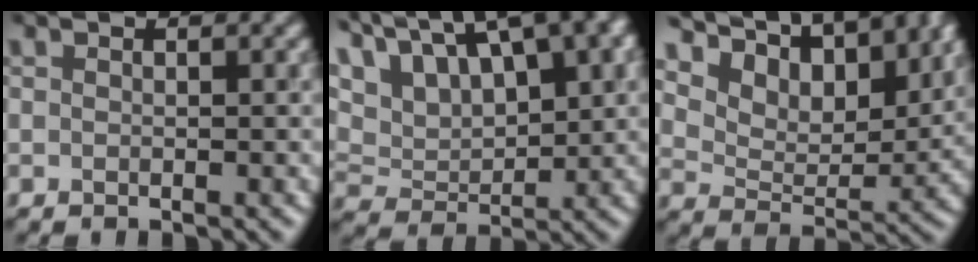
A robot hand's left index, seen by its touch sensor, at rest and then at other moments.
{"total": 12.5, "force": [8.4, 4.8, 7.9], "torque": [-0.198, 0.018, 0.166]}
{"total": 9.7, "force": [8.6, 3.0, 3.3], "torque": [-0.119, -0.012, 0.179]}